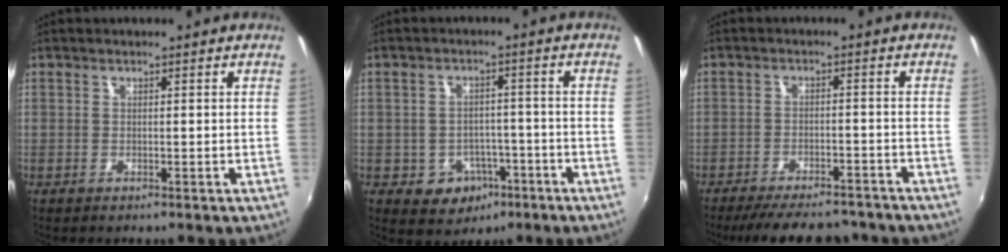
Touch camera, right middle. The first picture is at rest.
{"total": 7.1, "force": [-3.3, 5.8, 2.3], "torque": [-0.052, 0.014, -0.028]}
{"total": 14.3, "force": [-12.2, 4.3, 6.1], "torque": [-0.129, -0.012, -0.167]}